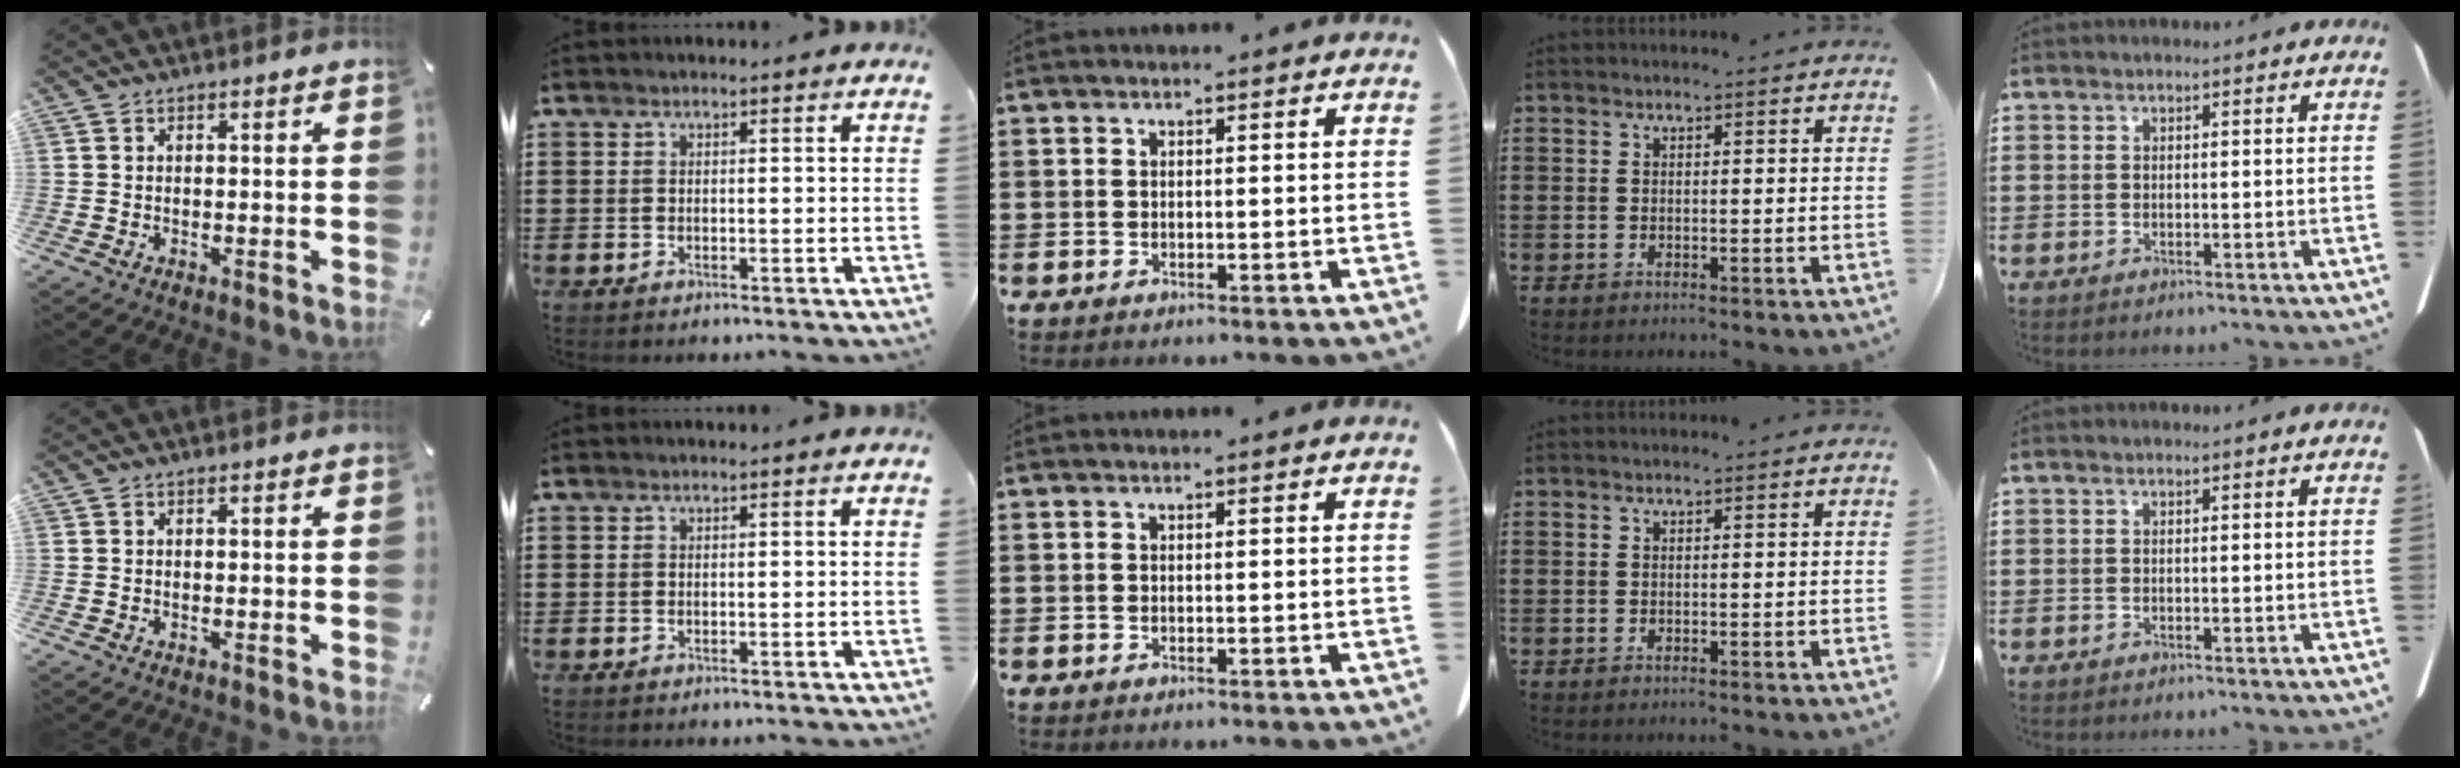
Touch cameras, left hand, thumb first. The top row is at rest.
{}